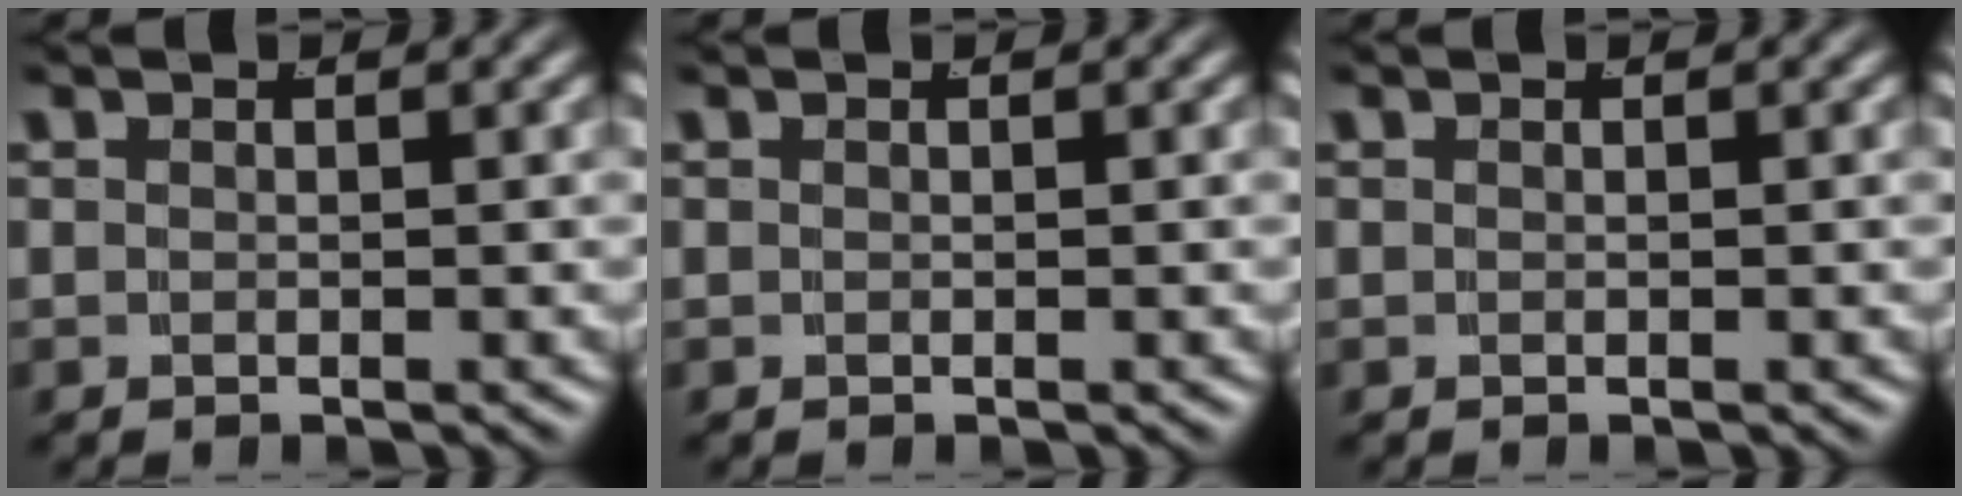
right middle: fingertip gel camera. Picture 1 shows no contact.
{"total": 0.0}
{"total": 0.0}